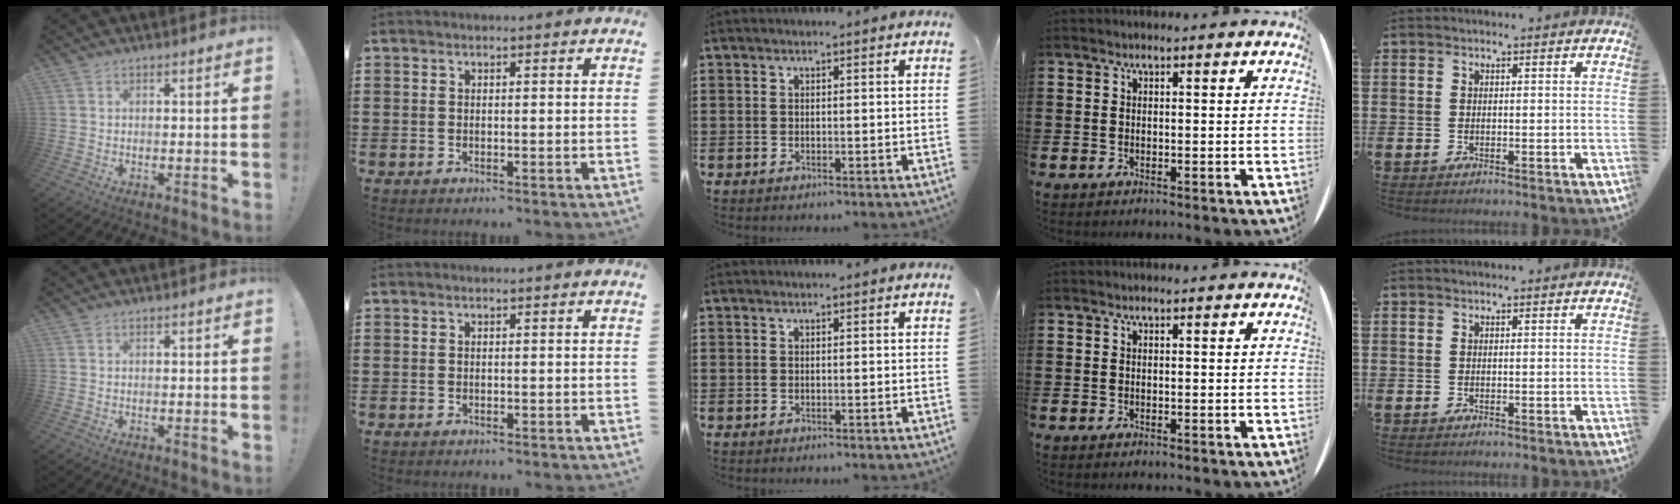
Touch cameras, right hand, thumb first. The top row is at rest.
{}